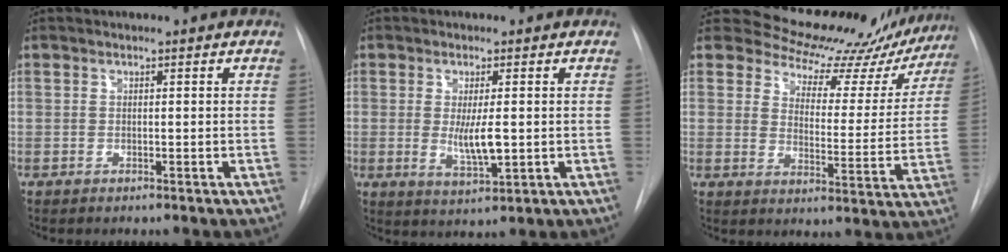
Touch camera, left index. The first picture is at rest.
{"total": 4.9, "force": [-0.1, 1.2, 4.7], "torque": [-0.086, -0.012, 0.004]}
{"total": 19.2, "force": [17.2, 7.0, 4.7], "torque": [-0.045, -0.036, 0.194]}